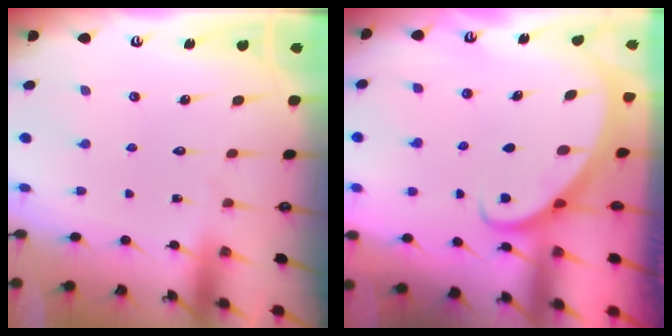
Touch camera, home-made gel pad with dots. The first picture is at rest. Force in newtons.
{"total": 2.6, "press": 2.6, "slide": 0.3}